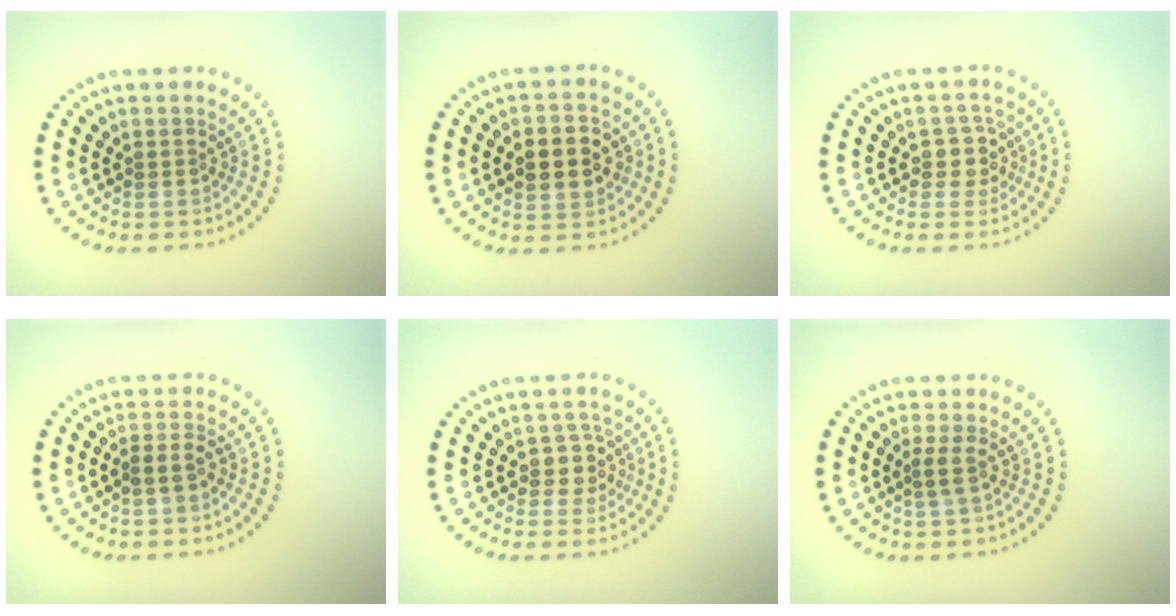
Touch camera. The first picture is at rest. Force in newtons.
{"total": 4.7, "press": 4.7, "slide": 0.4}
{"total": 2.4, "press": 2.0, "slide": 1.3}
{"total": 1.8, "press": 1.4, "slide": 1.1}
{"total": 2.4, "press": 2.0, "slide": 1.3}
{"total": 1.1, "press": 0.8, "slide": 0.7}